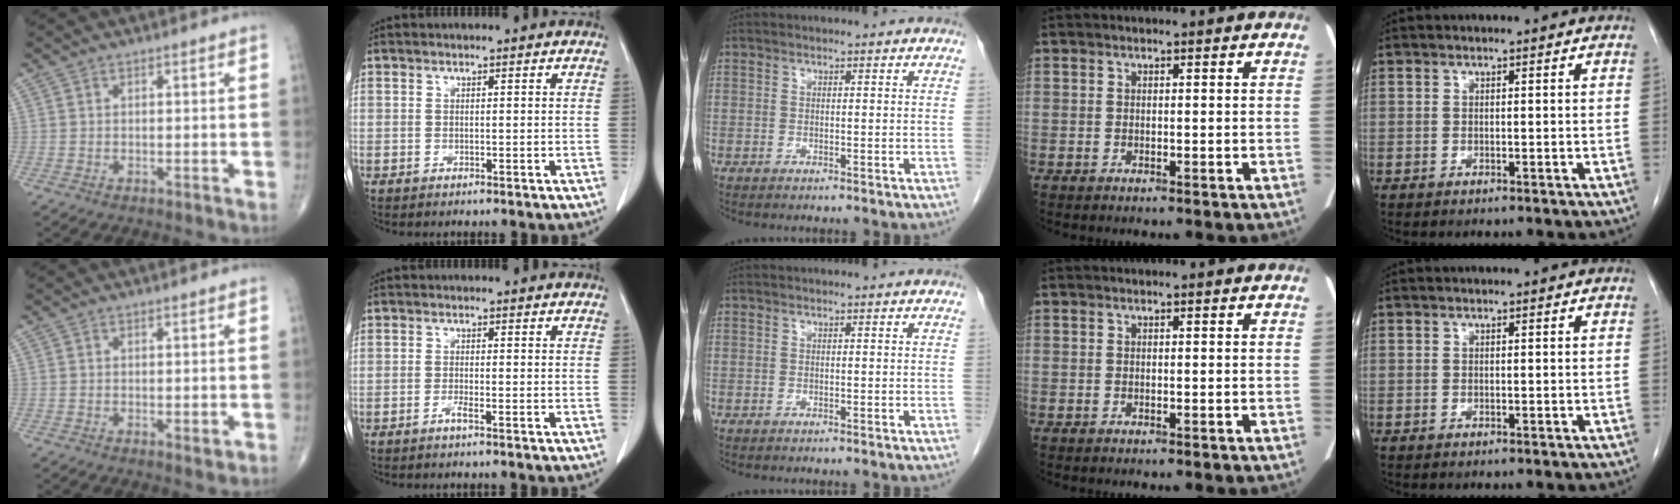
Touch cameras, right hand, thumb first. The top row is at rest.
{"thumb": {"total": 1.2, "force": [-0.2, 0.5, 1.1], "torque": [-0.013, -0.004, -0.002]}, "index": {"total": 1.1, "force": [-0.7, -0.2, 0.8], "torque": [-0.017, 0.000, -0.015]}}